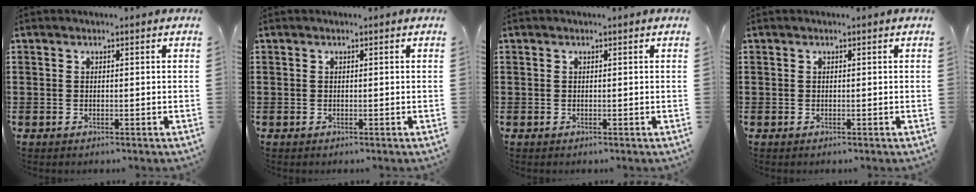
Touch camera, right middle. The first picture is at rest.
{"total": 0.0}
{"total": 0.0}
{"total": 0.0}